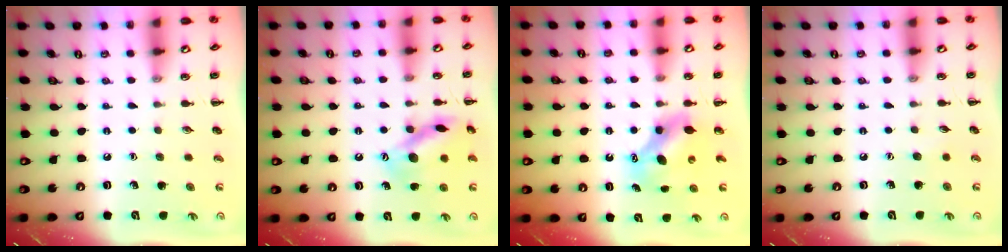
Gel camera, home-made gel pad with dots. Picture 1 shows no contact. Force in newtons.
{"total": 14.6, "press": 14.6, "slide": 1.2}
{"total": 7.1, "press": 7.0, "slide": 0.9}
{"total": 3.2, "press": 3.0, "slide": 0.9}